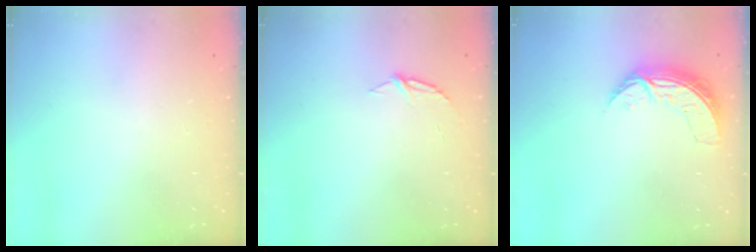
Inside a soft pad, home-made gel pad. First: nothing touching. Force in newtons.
{"total": 5.1, "press": 5.1, "slide": 0.5}
{"total": 7.3, "press": 7.3, "slide": 0.4}